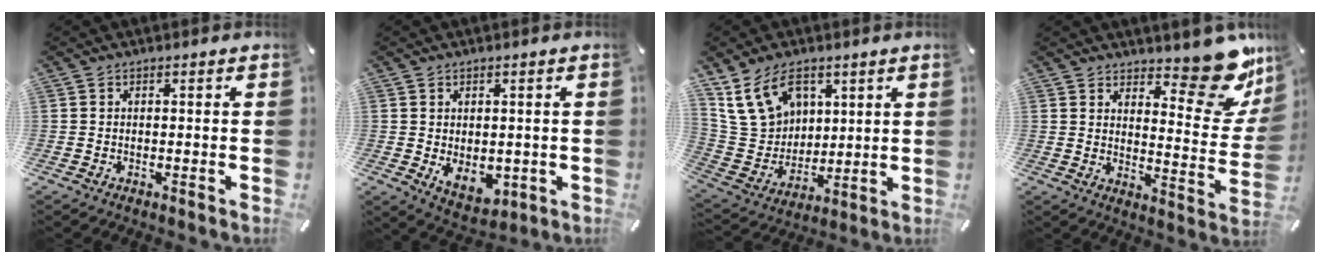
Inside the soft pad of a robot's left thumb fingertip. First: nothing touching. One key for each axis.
{"total": 5.4, "fx": 0.1, "fy": 4.2, "fz": 3.3, "tx": -0.046, "ty": -0.006, "tz": 0.003}
{"total": 13.9, "fx": 7.2, "fy": 10.3, "fz": 5.9, "tx": -0.124, "ty": -0.023, "tz": 0.146}
{"total": 16.0, "fx": 12.0, "fy": 6.9, "fz": 8.1, "tx": -0.069, "ty": -0.112, "tz": 0.199}